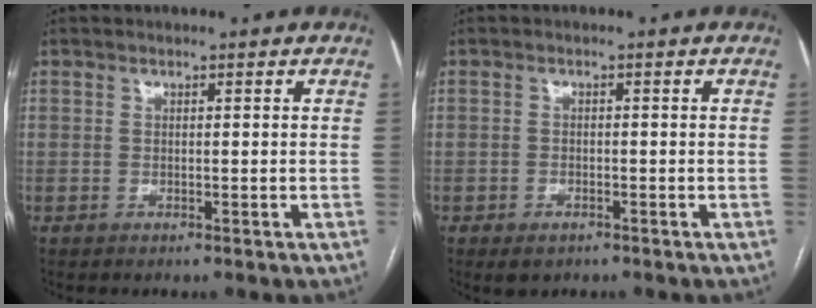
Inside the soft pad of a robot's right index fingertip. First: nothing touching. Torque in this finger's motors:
{"motor_torque": [0.38, -0.39, 0.04, 0.00]}